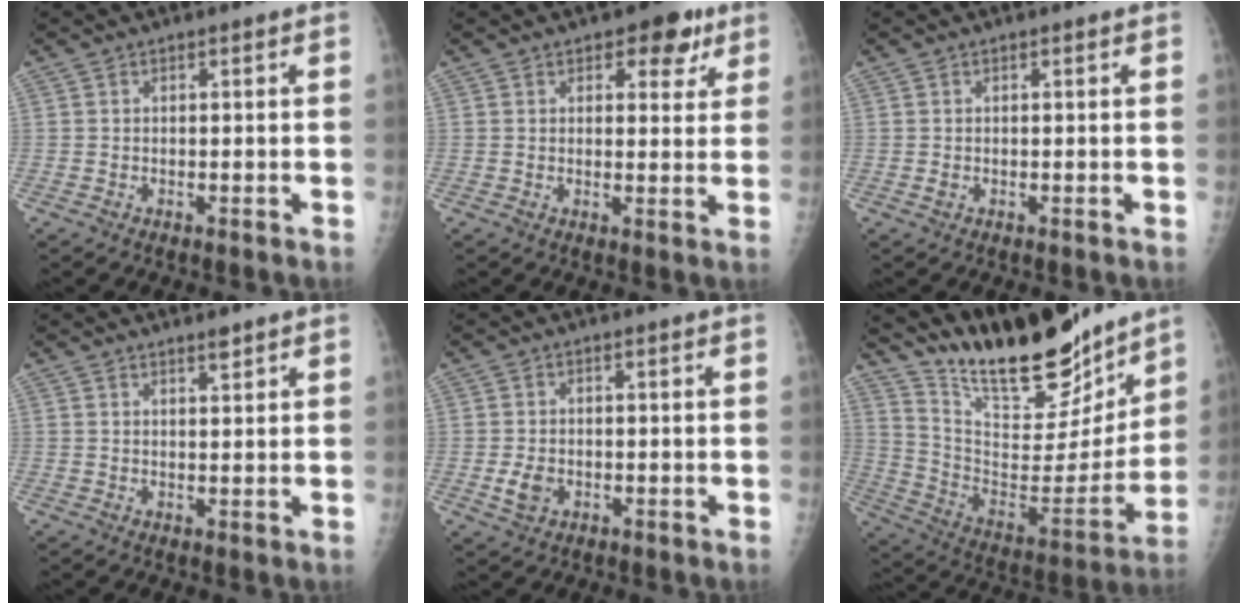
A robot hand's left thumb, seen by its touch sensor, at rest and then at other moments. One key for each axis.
{"total": 6.7, "fx": 3.8, "fy": 3.8, "fz": 4.1, "tx": -0.015, "ty": -0.012, "tz": 0.043}
{"total": 0.8, "fx": 0.2, "fy": 0.5, "fz": 0.6, "tx": -0.008, "ty": 0.000, "tz": 0.005}
{"total": 1.9, "fx": 1.6, "fy": 0.3, "fz": 0.9, "tx": -0.010, "ty": -0.013, "tz": 0.026}
{"total": 3.2, "fx": -0.7, "fy": 2.4, "fz": 2.0, "tx": -0.036, "ty": -0.001, "tz": -0.010}
{"total": 24.0, "fx": 19.8, "fy": 7.2, "fz": 11.6, "tx": -0.149, "ty": -0.107, "tz": 0.328}